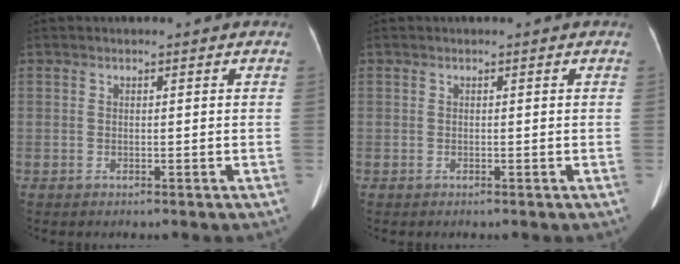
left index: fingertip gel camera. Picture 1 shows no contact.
{"total": 0.0}